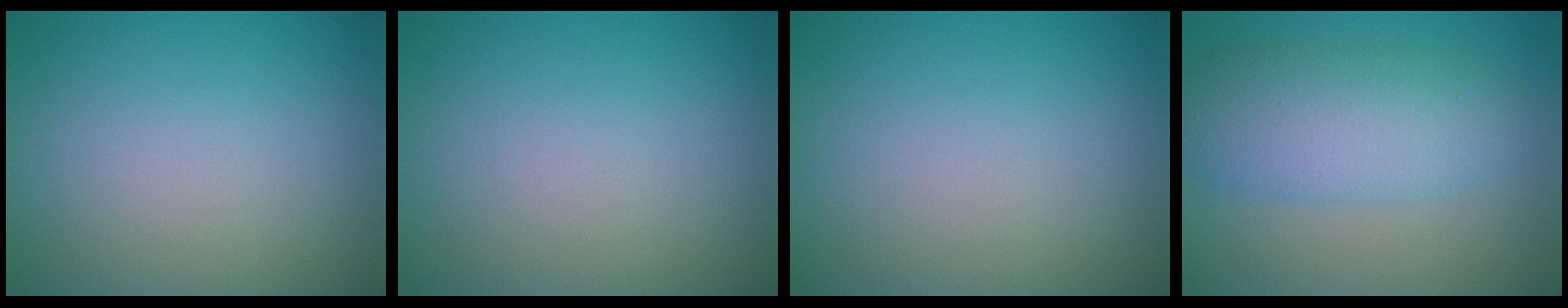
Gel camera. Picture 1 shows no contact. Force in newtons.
{"total": 0.0}
{"total": 0.0}
{"total": 6.1, "press": 6.1, "slide": 0.2}